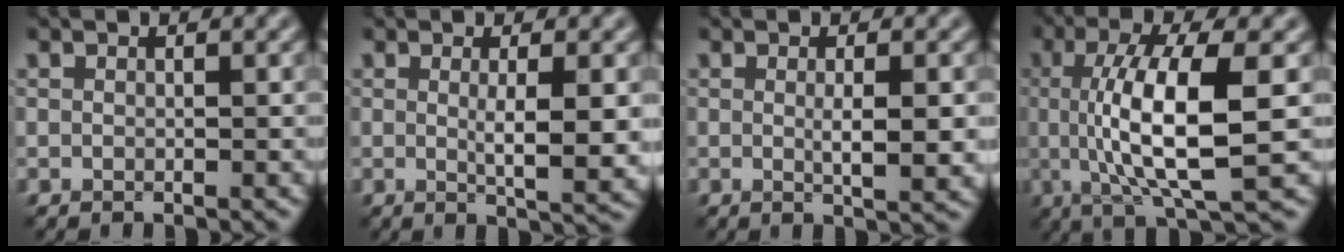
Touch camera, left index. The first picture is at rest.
{"total": 3.8, "force": [0.2, 0.4, 3.7], "torque": [-0.060, -0.003, 0.007]}
{"total": 2.8, "force": [0.0, 0.4, 2.8], "torque": [-0.049, -0.001, 0.003]}
{"total": 9.2, "force": [0.3, 2.5, 8.9], "torque": [-0.157, 0.000, 0.009]}